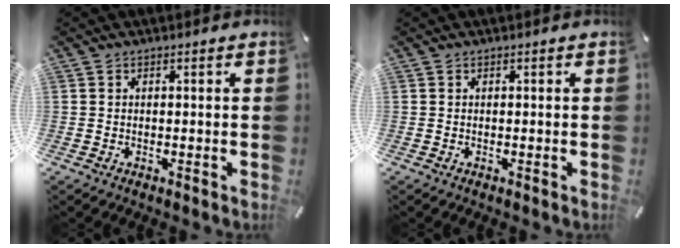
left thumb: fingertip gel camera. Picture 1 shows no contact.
{"total": 0.0}